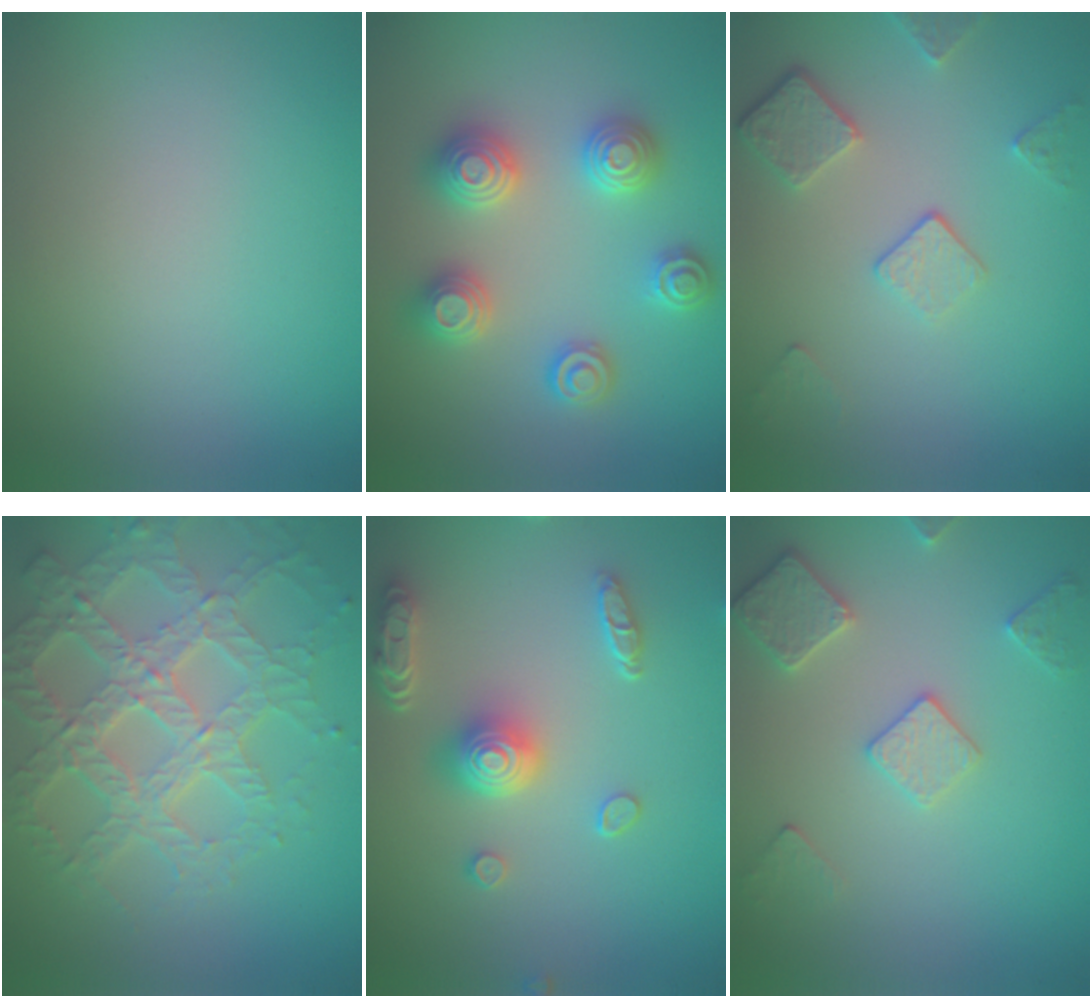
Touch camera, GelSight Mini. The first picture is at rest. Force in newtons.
{"total": 4.8, "press": 4.8, "slide": 0.6}
{"total": 3.7, "press": 2.9, "slide": 2.4}
{"total": 7.8, "press": 5.5, "slide": 5.5}
{"total": 5.0, "press": 4.0, "slide": 3.0}
{"total": 3.3, "press": 3.1, "slide": 1.3}